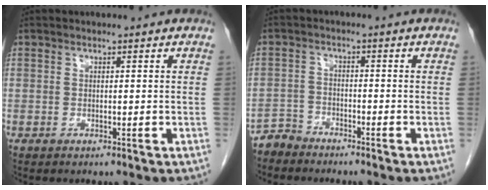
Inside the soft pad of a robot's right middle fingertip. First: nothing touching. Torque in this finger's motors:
{"motor_torque": [-0.01, 0.03, -0.01, 0.00]}